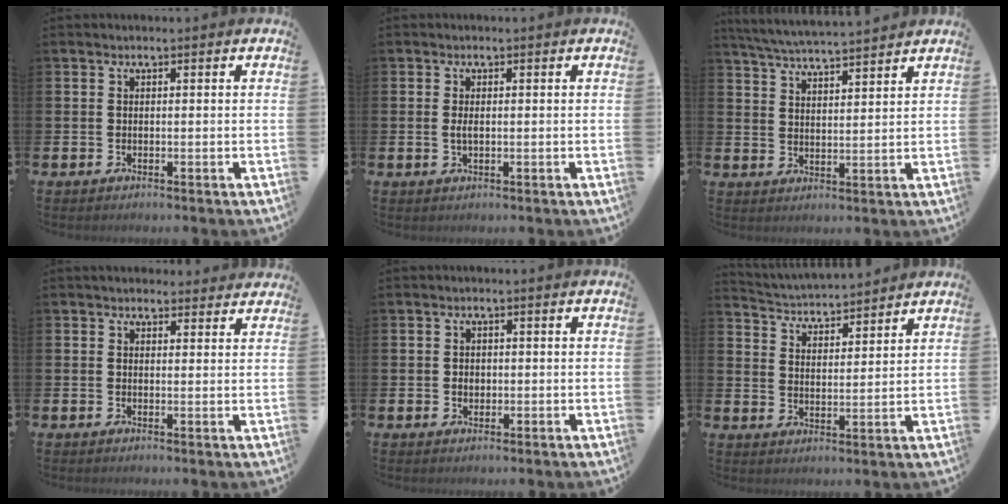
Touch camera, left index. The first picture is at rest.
{"total": 1.5, "force": [0.0, 0.6, 1.3], "torque": [-0.018, 0.000, -0.003]}
{"total": 5.5, "force": [5.4, -0.1, 1.0], "torque": [-0.039, -0.031, 0.097]}
{"total": 2.3, "force": [2.2, 0.7, 0.1], "torque": [0.004, -0.009, 0.039]}
{"total": 1.3, "force": [0.1, 1.1, 0.7], "torque": [0.001, 0.003, -0.004]}
{"total": 4.1, "force": [4.1, 0.5, -0.2], "torque": [-0.016, -0.033, 0.069]}